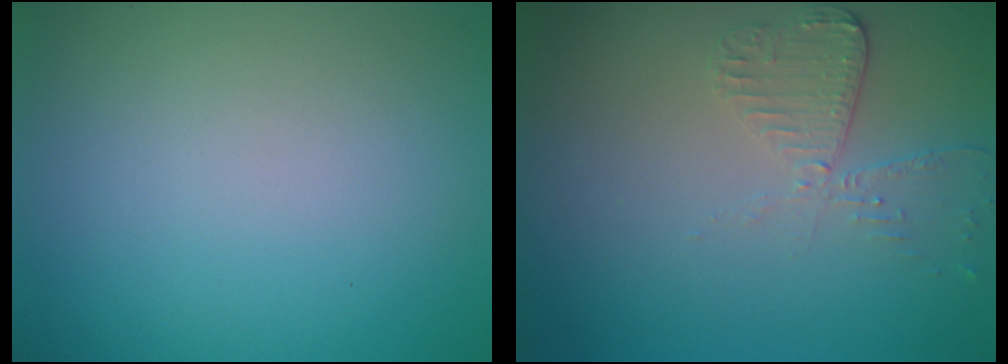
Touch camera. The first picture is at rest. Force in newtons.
{"total": 2.7, "press": 2.4, "slide": 1.2}